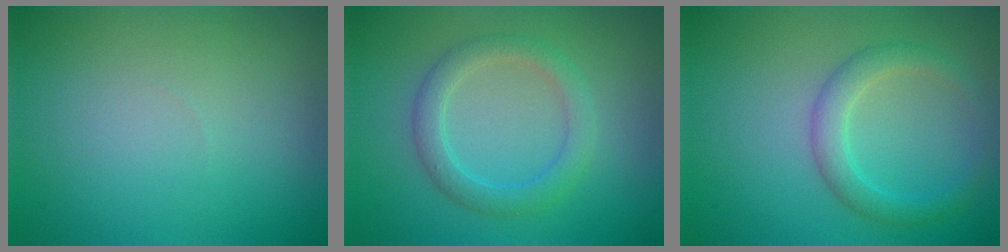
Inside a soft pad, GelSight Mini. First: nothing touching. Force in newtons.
{"total": 2.9, "press": 2.9, "slide": 0.2}
{"total": 2.8, "press": 2.8, "slide": 0.0}